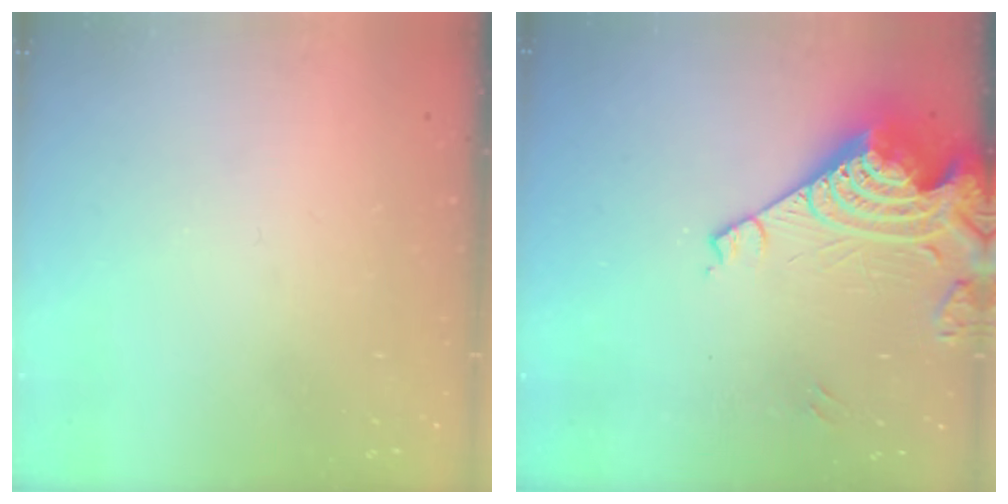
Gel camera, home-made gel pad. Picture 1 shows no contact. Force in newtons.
{"total": 13.3, "press": 13.2, "slide": 1.5}